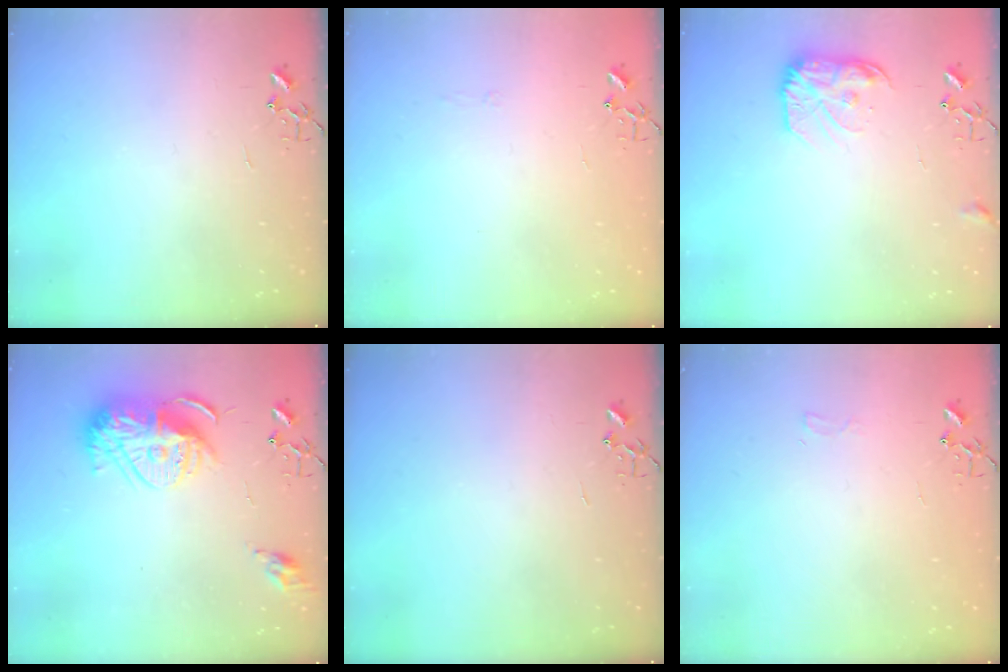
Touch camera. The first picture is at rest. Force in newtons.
{"total": 2.6, "press": 2.6, "slide": 0.5}
{"total": 12.4, "press": 12.4, "slide": 0.7}
{"total": 15.1, "press": 15.0, "slide": 1.2}
{"total": 0.0}
{"total": 6.0, "press": 6.0, "slide": 0.4}